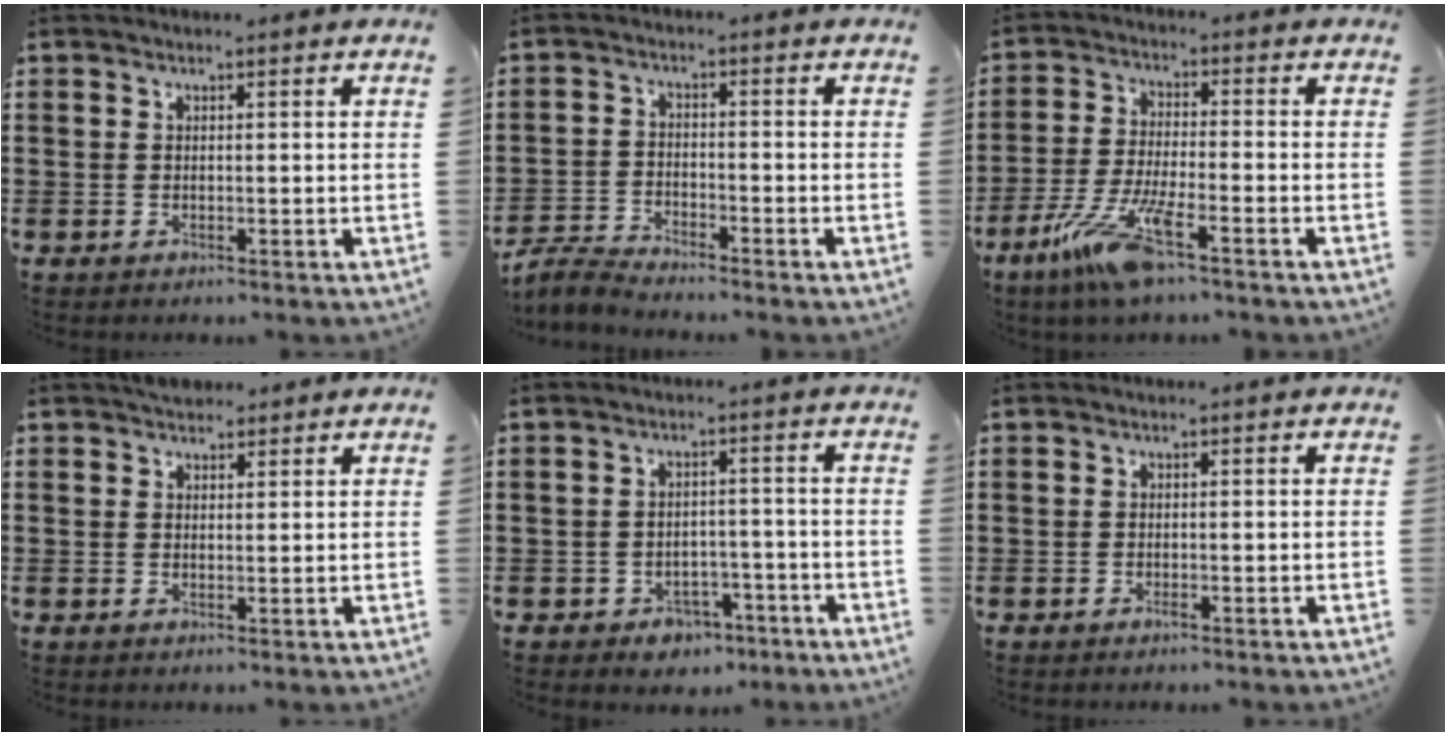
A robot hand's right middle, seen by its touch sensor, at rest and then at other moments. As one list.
[{"total": 3.7, "force": [-3.6, 0.2, 0.7], "torque": [-0.030, -0.001, -0.080]}, {"total": 9.4, "force": [-5.9, 0.8, 7.3], "torque": [-0.166, -0.020, -0.117]}, {"total": 1.8, "force": [1.6, 0.8, -0.2], "torque": [0.005, 0.001, 0.031]}, {"total": 3.0, "force": [-2.6, 1.6, 0.4], "torque": [-0.013, 0.005, -0.054]}, {"total": 0.6, "force": [-0.3, 0.1, 0.5], "torque": [-0.011, -0.004, -0.005]}]